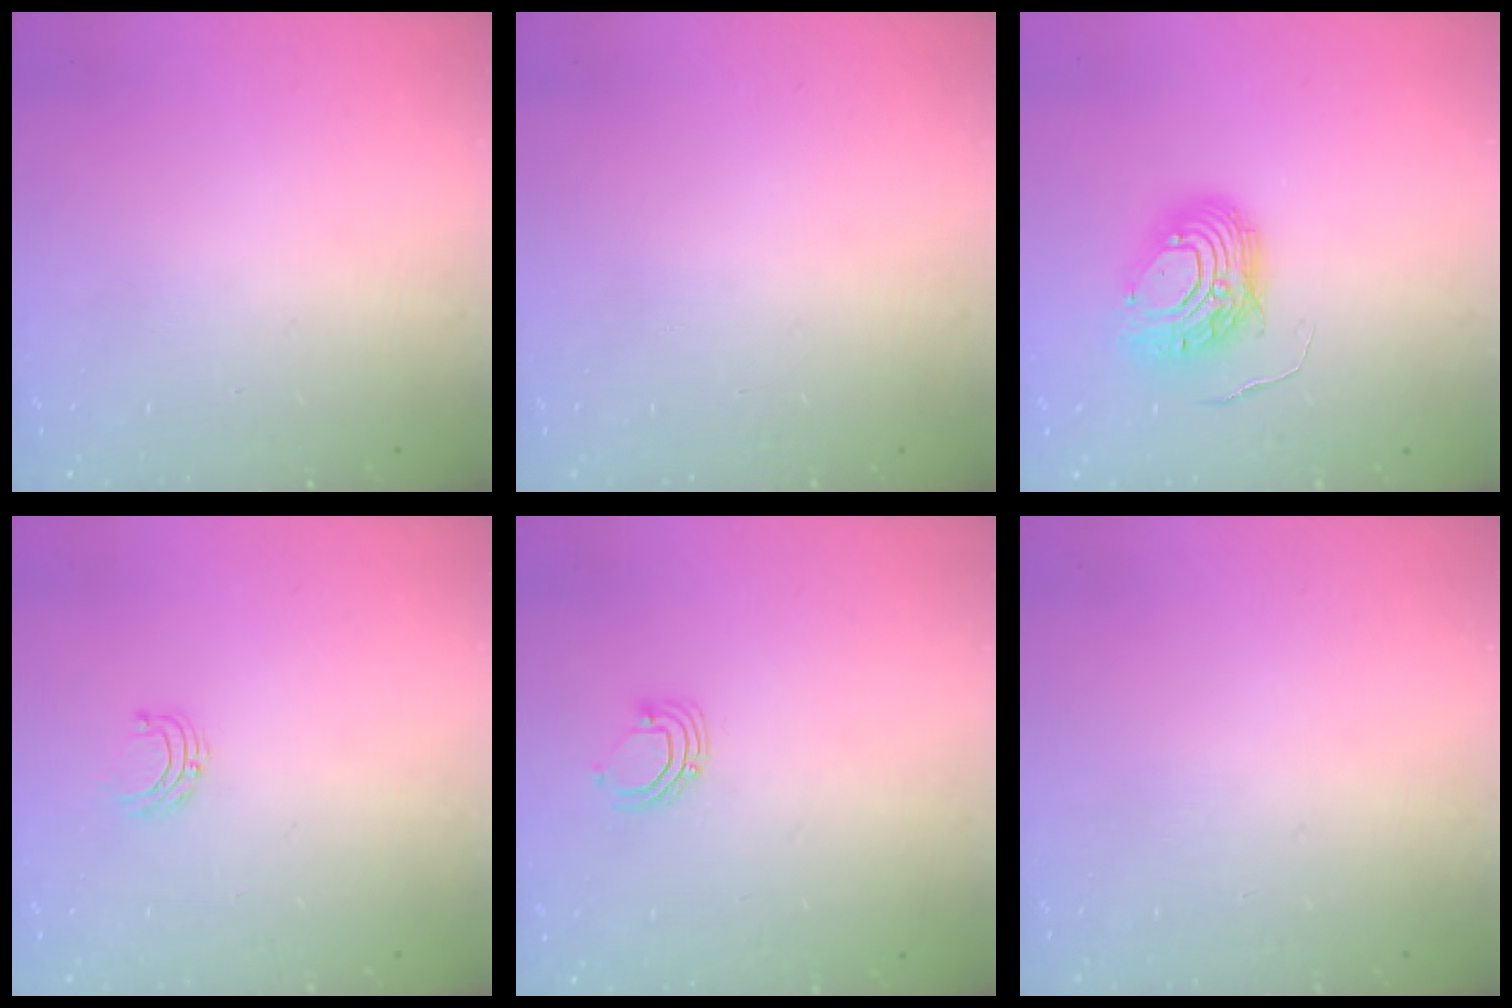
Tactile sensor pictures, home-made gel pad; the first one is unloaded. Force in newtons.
{"total": 0.0}
{"total": 9.8, "press": 9.7, "slide": 1.0}
{"total": 4.9, "press": 4.9, "slide": 0.5}
{"total": 3.8, "press": 3.8, "slide": 0.3}
{"total": 0.0}